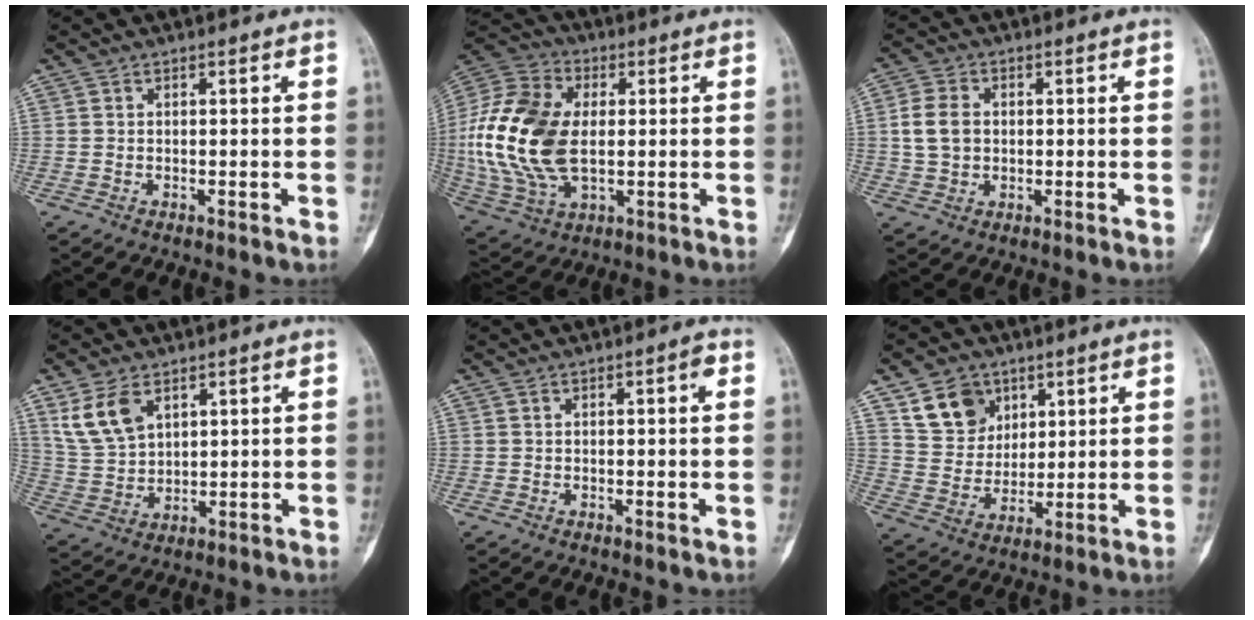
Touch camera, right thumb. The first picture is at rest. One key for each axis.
{"total": 20.8, "fx": 0.6, "fy": 12.7, "fz": 16.4, "tx": -0.347, "ty": 0.000, "tz": 0.015}
{"total": 6.2, "fx": 0.5, "fy": 4.7, "fz": 4.0, "tx": -0.072, "ty": 0.007, "tz": 0.010}
{"total": 8.3, "fx": 4.4, "fy": 4.9, "fz": 5.0, "tx": -0.093, "ty": -0.014, "tz": 0.102}
{"total": 2.3, "fx": 0.3, "fy": 0.4, "fz": 2.2, "tx": -0.034, "ty": 0.008, "tz": 0.004}
{"total": 10.2, "fx": 5.5, "fy": 7.8, "fz": 3.4, "tx": -0.032, "ty": -0.029, "tz": 0.110}